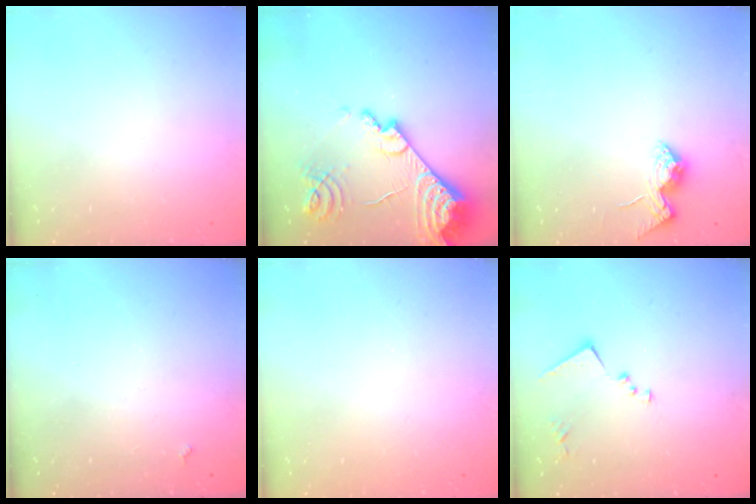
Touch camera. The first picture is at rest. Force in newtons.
{"total": 23.4, "press": 23.2, "slide": 2.6}
{"total": 13.9, "press": 13.9, "slide": 1.0}
{"total": 1.7, "press": 1.7, "slide": 0.4}
{"total": 1.1, "press": 1.0, "slide": 0.1}
{"total": 10.1, "press": 10.1, "slide": 0.6}